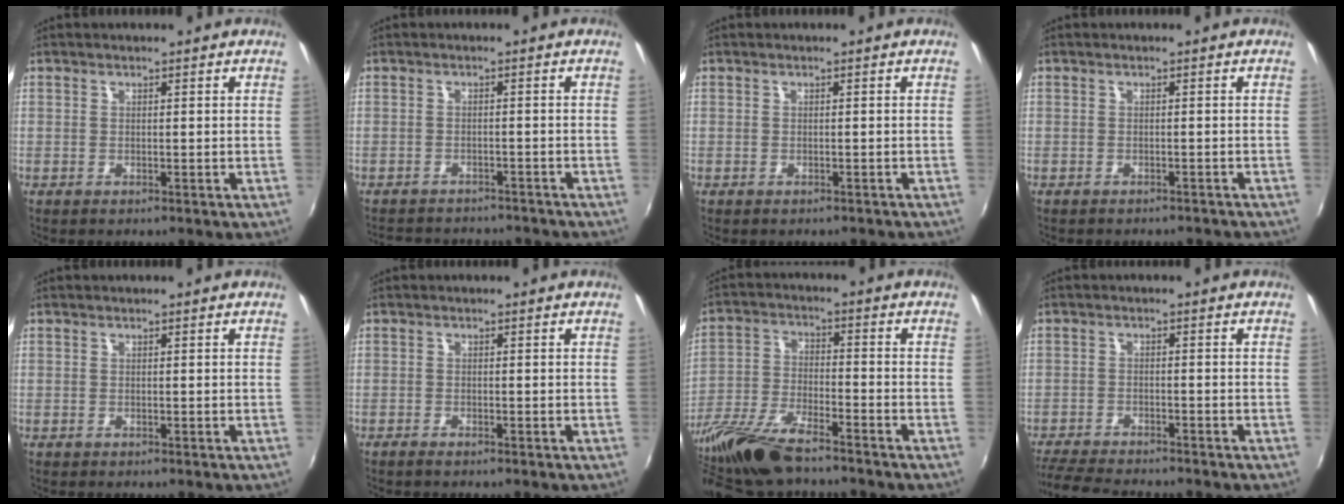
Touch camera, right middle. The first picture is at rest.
{"total": 10.6, "force": [-9.5, 3.1, 3.6], "torque": [-0.080, -0.008, -0.129]}
{"total": 1.1, "force": [-1.0, 0.4, 0.4], "torque": [-0.010, -0.002, -0.011]}
{"total": 4.3, "force": [-3.9, 1.2, 1.3], "torque": [-0.028, -0.008, -0.047]}
{"total": 0.0}
{"total": 1.2, "force": [-1.1, 0.2, 0.6], "torque": [-0.014, -0.004, -0.022]}
{"total": 15.6, "force": [-12.5, 3.6, 8.7], "torque": [-0.190, -0.036, -0.234]}
{"total": 8.7, "force": [-8.0, 0.8, 3.2], "torque": [-0.090, -0.021, -0.137]}